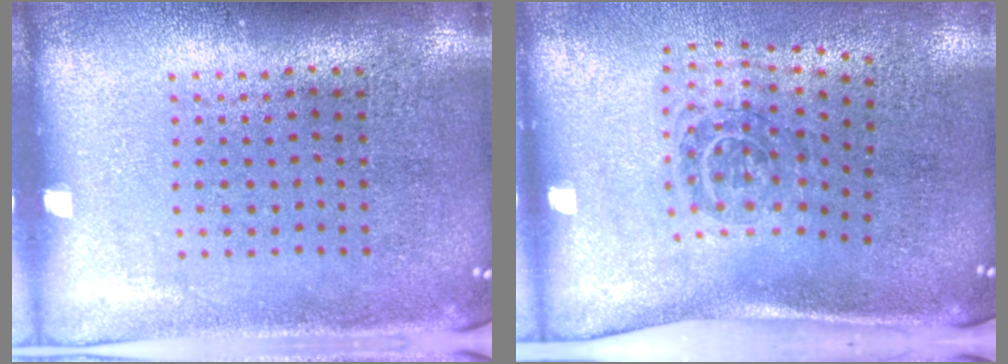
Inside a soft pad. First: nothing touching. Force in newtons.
{"total": 1.9, "press": 1.2, "slide": 1.5}